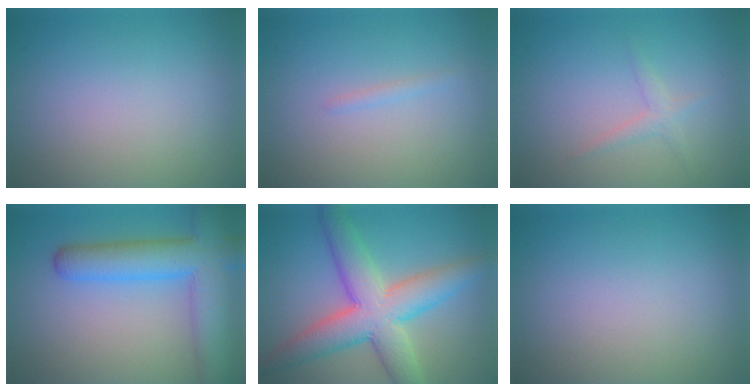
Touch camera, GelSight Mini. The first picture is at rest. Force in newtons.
{"total": 0.7, "press": 0.7, "slide": 0.1}
{"total": 1.3, "press": 1.3, "slide": 0.1}
{"total": 8.0, "press": 8.0, "slide": 0.4}
{"total": 8.3, "press": 8.3, "slide": 0.4}
{"total": 0.0}